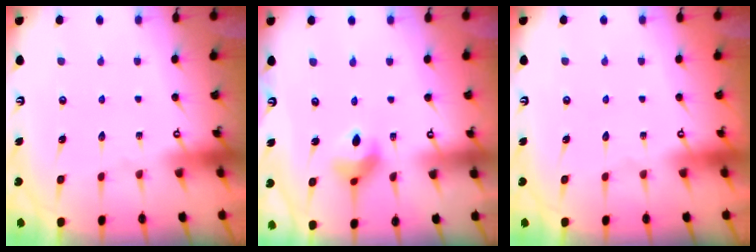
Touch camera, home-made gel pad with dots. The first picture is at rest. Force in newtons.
{"total": 7.7, "press": 7.7, "slide": 1.0}
{"total": 0.0}